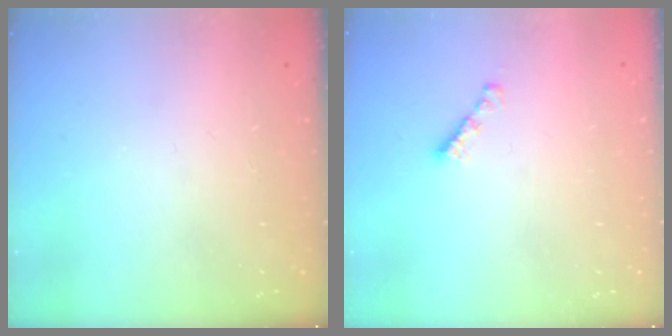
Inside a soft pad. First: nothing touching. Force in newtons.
{"total": 2.3, "press": 2.3, "slide": 0.2}